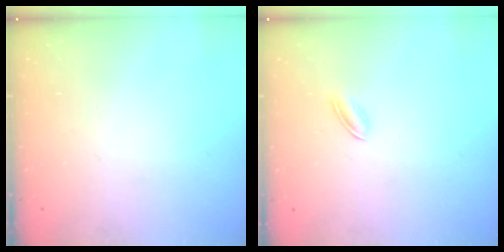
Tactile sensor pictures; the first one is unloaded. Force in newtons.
{"total": 2.7, "press": 2.6, "slide": 0.7}